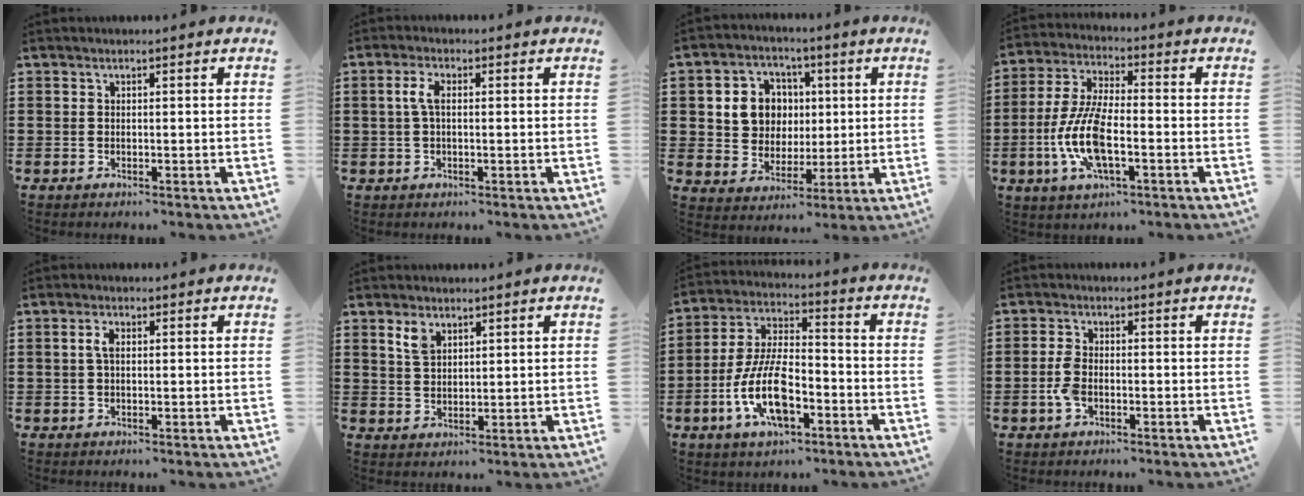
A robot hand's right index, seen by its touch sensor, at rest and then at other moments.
{"total": 3.2, "force": [0.2, 1.3, 2.9], "torque": [-0.073, 0.000, -0.004]}
{"total": 7.6, "force": [1.3, 7.0, 2.6], "torque": [-0.078, 0.017, 0.024]}
{"total": 10.3, "force": [-2.9, 3.7, 9.2], "torque": [-0.214, -0.014, -0.059]}
{"total": 2.3, "force": [0.3, 1.1, 2.0], "torque": [-0.043, 0.007, 0.003]}
{"total": 3.3, "force": [2.1, 1.9, 1.8], "torque": [-0.042, 0.005, 0.040]}
{"total": 11.6, "force": [-4.5, 4.8, 9.6], "torque": [-0.216, -0.003, -0.086]}
{"total": 3.6, "force": [-1.1, 1.9, 2.9], "torque": [-0.073, -0.003, -0.025]}